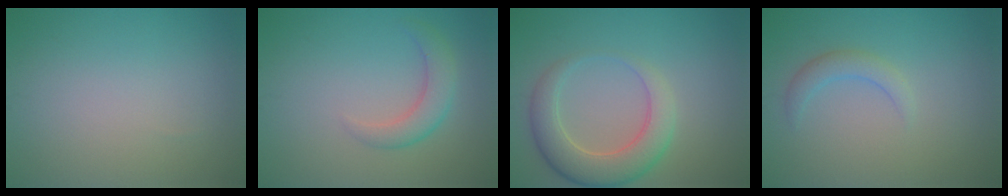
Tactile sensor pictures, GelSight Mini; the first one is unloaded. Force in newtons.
{"total": 2.8, "press": 2.8, "slide": 0.1}
{"total": 5.3, "press": 5.3, "slide": 0.6}
{"total": 1.8, "press": 1.8, "slide": 0.2}